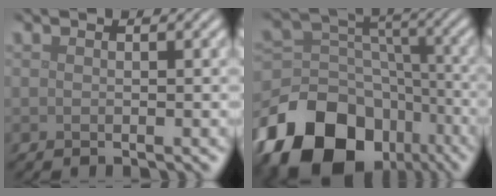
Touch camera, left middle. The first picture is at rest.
{"total": 16.3, "force": [-9.3, 11.3, 7.2], "torque": [-0.176, -0.024, -0.153]}